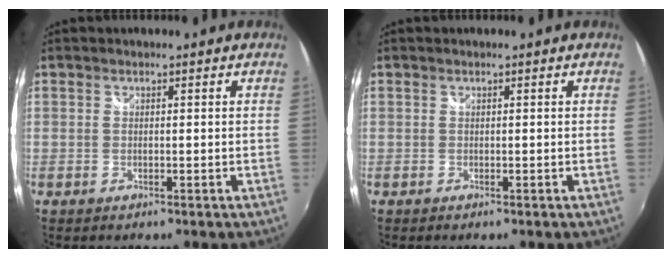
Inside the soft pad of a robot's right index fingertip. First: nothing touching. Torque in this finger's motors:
{"motor_torque": [-0.02, -0.07, 0.01, 0.01]}